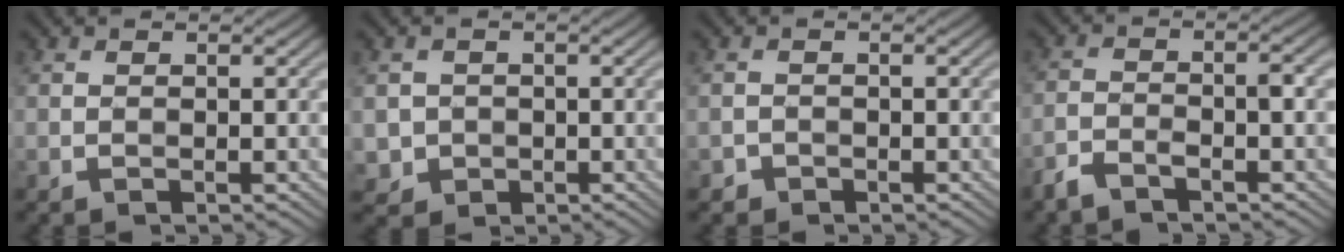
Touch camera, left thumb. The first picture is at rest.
{"total": 2.6, "force": [-0.4, 2.5, 0.4], "torque": [-0.013, -0.010, -0.008]}
{"total": 1.1, "force": [-0.8, 0.8, 0.1], "torque": [0.003, -0.001, -0.017]}
{"total": 4.1, "force": [-2.8, 0.8, 2.9], "torque": [-0.057, 0.000, -0.064]}